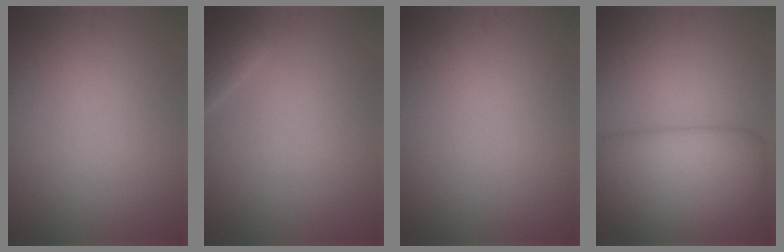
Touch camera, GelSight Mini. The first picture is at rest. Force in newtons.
{"total": 2.0, "press": 2.0, "slide": 0.1}
{"total": 0.0}
{"total": 7.5, "press": 7.5, "slide": 0.7}